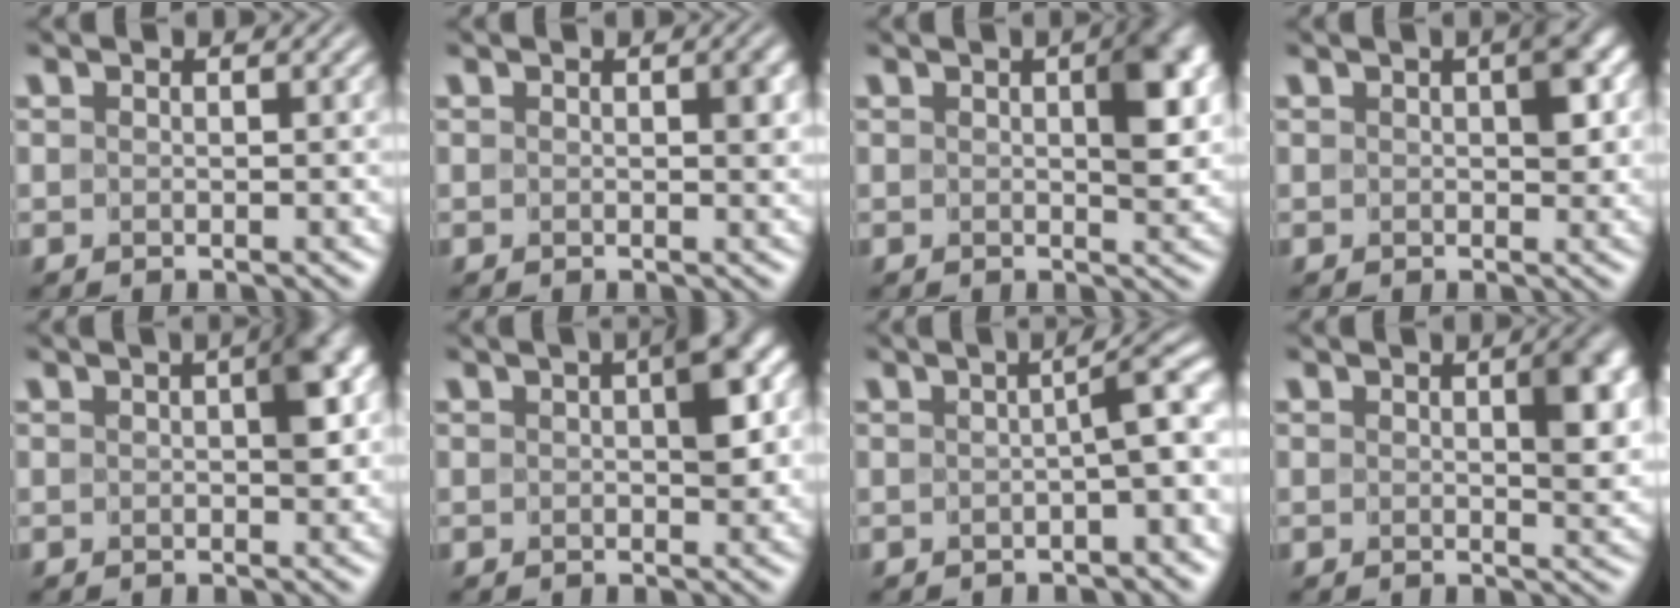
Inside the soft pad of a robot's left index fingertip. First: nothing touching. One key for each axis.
{"total": 1.6, "fx": 0.2, "fy": 0.8, "fz": 1.4, "tx": -0.012, "ty": 0.001, "tz": 0.002}
{"total": 4.5, "fx": 0.8, "fy": 2.2, "fz": 3.9, "tx": -0.050, "ty": 0.000, "tz": 0.011}
{"total": 3.2, "fx": 0.5, "fy": 1.7, "fz": 2.7, "tx": -0.028, "ty": 0.004, "tz": 0.004}
{"total": 3.7, "fx": 0.4, "fy": 1.8, "fz": 3.2, "tx": -0.035, "ty": 0.006, "tz": 0.000}
{"total": 4.0, "fx": 0.5, "fy": 1.9, "fz": 3.5, "tx": -0.040, "ty": 0.008, "tz": 0.002}
{"total": 3.8, "fx": -0.3, "fy": 0.3, "fz": 3.7, "tx": -0.049, "ty": 0.015, "tz": -0.007}
{"total": 3.9, "fx": 0.9, "fy": 1.7, "fz": 3.4, "tx": -0.043, "ty": -0.003, "tz": 0.015}